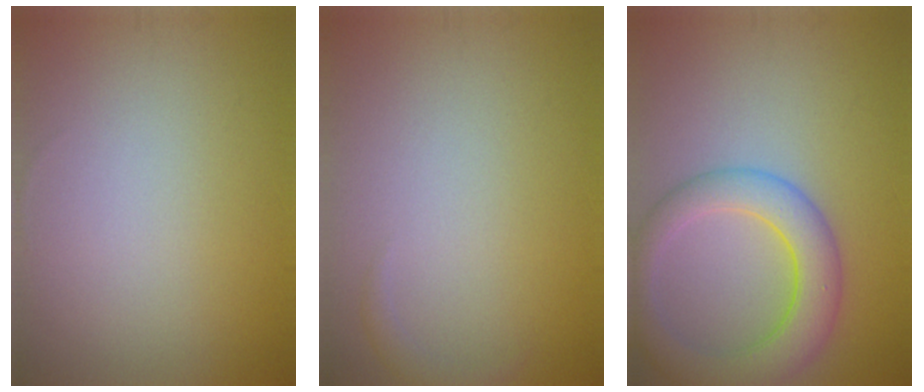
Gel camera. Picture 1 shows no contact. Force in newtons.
{"total": 0.9, "press": 0.9, "slide": 0.1}
{"total": 5.7, "press": 5.7, "slide": 0.3}